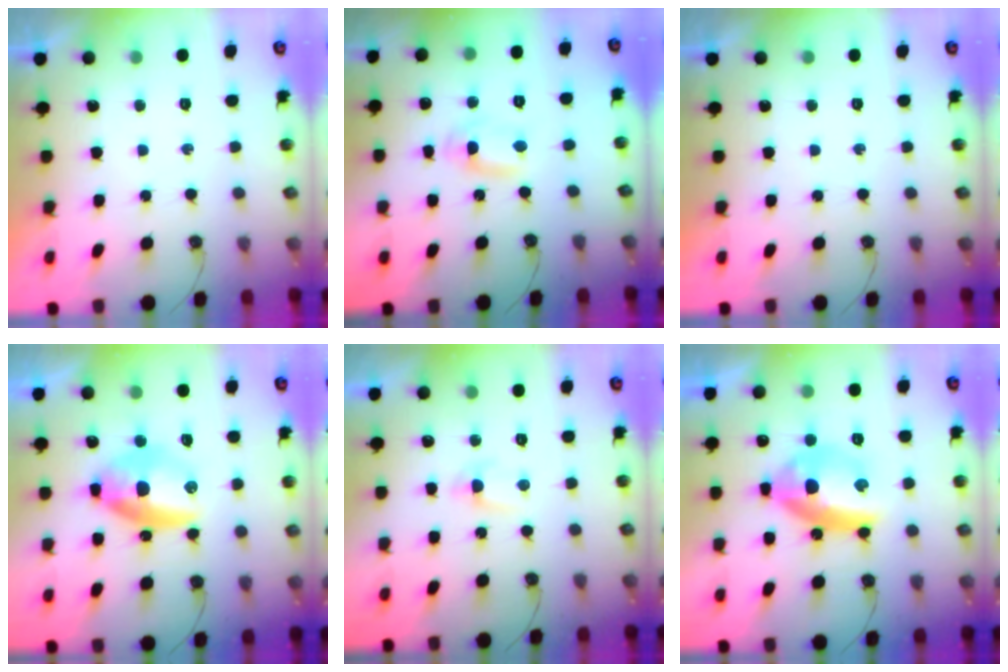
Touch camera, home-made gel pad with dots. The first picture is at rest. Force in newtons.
{"total": 2.1, "press": 1.7, "slide": 1.2}
{"total": 0.0}
{"total": 10.1, "press": 10.0, "slide": 0.8}
{"total": 3.2, "press": 3.1, "slide": 0.5}
{"total": 15.3, "press": 15.2, "slide": 0.5}